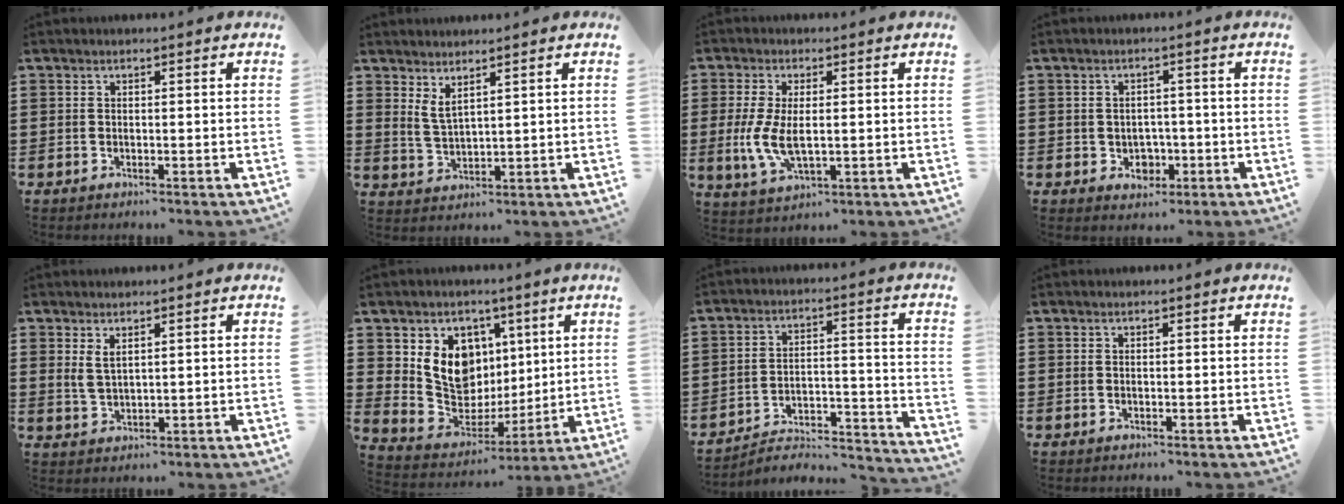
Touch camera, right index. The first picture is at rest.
{"total": 2.7, "force": [2.2, 0.4, 1.4], "torque": [-0.032, 0.004, 0.042]}
{"total": 6.7, "force": [-0.1, 2.9, 6.1], "torque": [-0.138, -0.004, -0.006]}
{"total": 3.0, "force": [-0.9, 2.4, 1.5], "torque": [-0.025, 0.000, -0.022]}
{"total": 2.6, "force": [1.6, 1.0, 1.7], "torque": [-0.038, 0.004, 0.028]}
{"total": 10.7, "force": [3.7, 8.9, 4.6], "torque": [-0.126, -0.016, 0.075]}
{"total": 3.4, "force": [-3.1, 0.9, 1.0], "torque": [-0.026, -0.006, -0.070]}
{"total": 0.0}